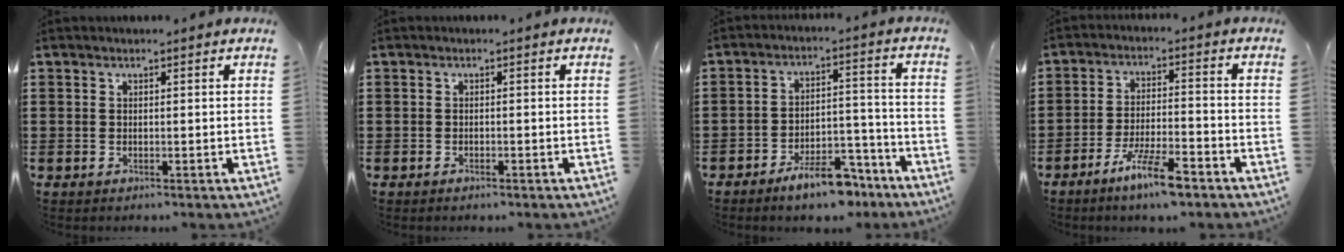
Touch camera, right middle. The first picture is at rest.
{"total": 0.6, "force": [-0.5, 0.1, 0.3], "torque": [-0.007, -0.003, -0.009]}
{"total": 8.2, "force": [-6.7, 2.4, 4.2], "torque": [-0.068, 0.021, -0.122]}
{"total": 7.5, "force": [-5.3, 1.3, 5.2], "torque": [-0.108, -0.003, -0.098]}